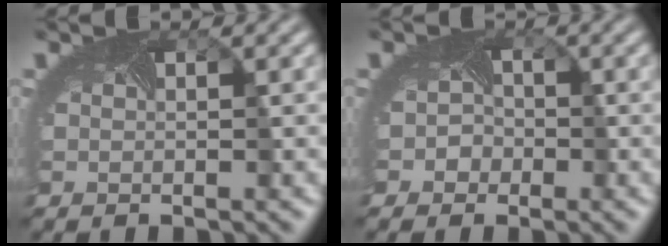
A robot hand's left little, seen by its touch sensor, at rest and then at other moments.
{"total": 2.2, "force": [-1.1, 1.9, 0.4], "torque": [0.015, 0.003, -0.016]}